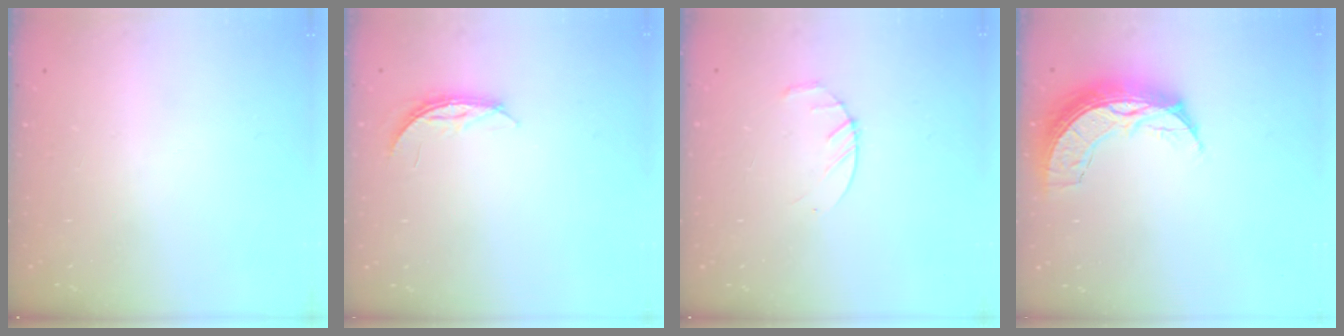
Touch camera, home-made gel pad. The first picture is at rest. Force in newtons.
{"total": 3.9, "press": 3.9, "slide": 0.4}
{"total": 3.6, "press": 3.6, "slide": 0.6}
{"total": 11.2, "press": 11.2, "slide": 0.9}